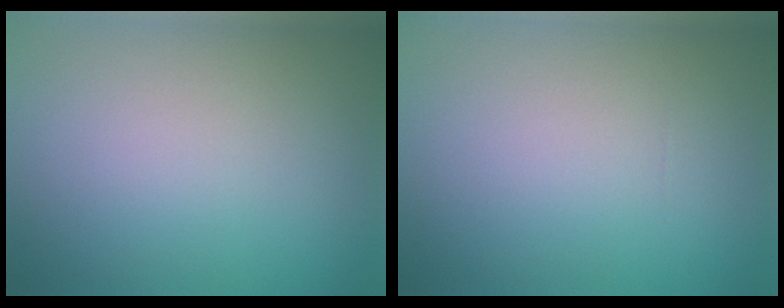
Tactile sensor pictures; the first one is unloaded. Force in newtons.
{"total": 0.0}